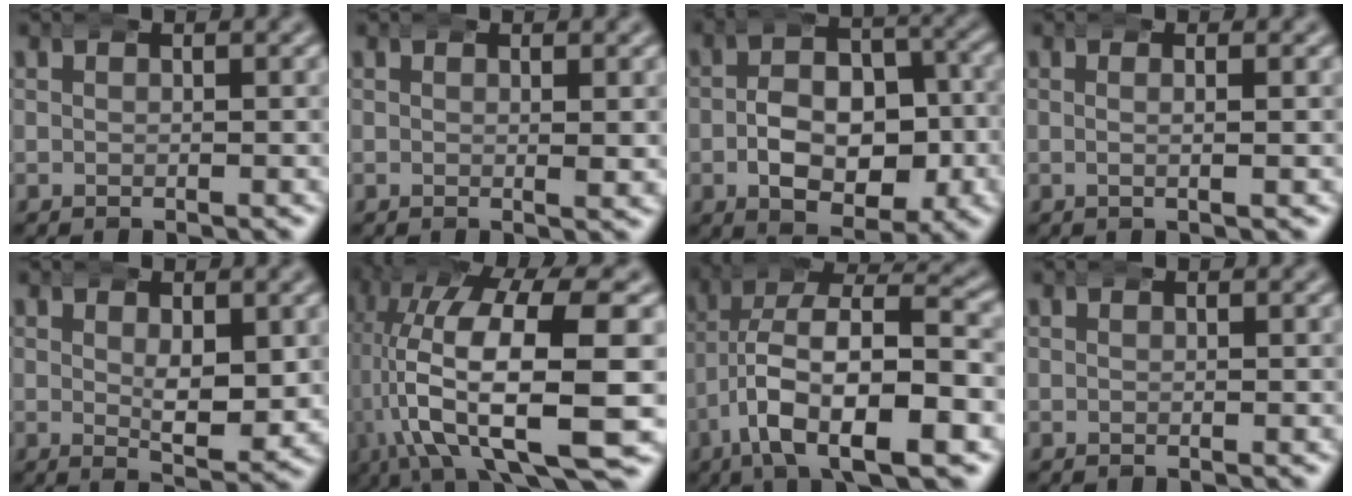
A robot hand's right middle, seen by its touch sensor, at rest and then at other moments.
{"total": 0.9, "force": [0.4, 0.1, 0.8], "torque": [-0.013, -0.001, 0.004]}
{"total": 7.9, "force": [-2.1, 5.1, 5.7], "torque": [-0.063, -0.005, -0.035]}
{"total": 1.5, "force": [-0.1, 0.1, 1.5], "torque": [-0.026, 0.004, -0.004]}
{"total": 3.9, "force": [0.6, 1.5, 3.6], "torque": [-0.058, -0.017, 0.014]}
{"total": 12.9, "force": [-2.1, 5.8, 11.3], "torque": [-0.200, -0.021, -0.020]}
{"total": 11.0, "force": [-1.5, 5.9, 9.1], "torque": [-0.157, -0.014, -0.021]}
{"total": 0.0}